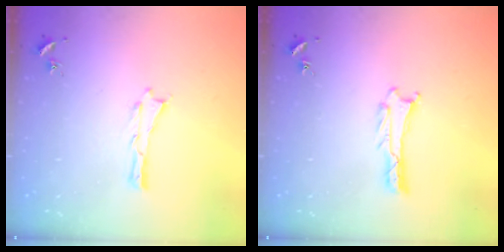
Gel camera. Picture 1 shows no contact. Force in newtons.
{"total": 0.8, "press": 0.7, "slide": 0.1}